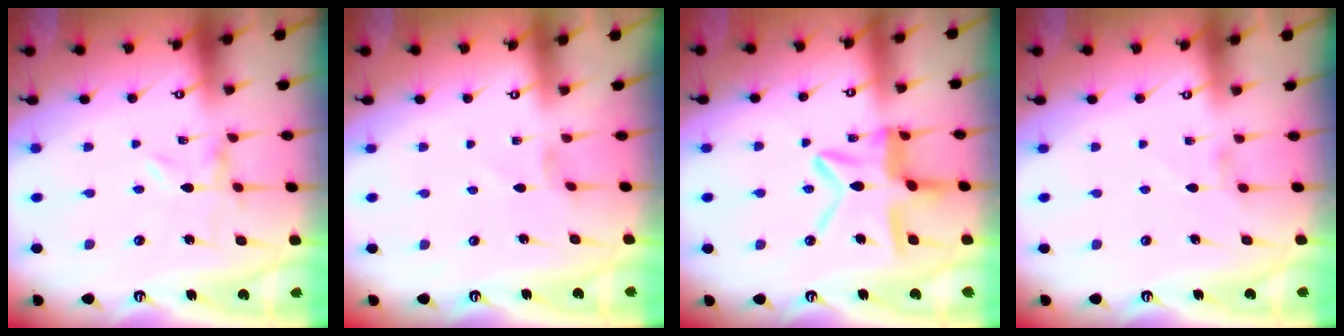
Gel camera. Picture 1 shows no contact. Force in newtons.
{"total": 0.5, "press": 0.4, "slide": 0.3}
{"total": 13.5, "press": 13.5, "slide": 1.2}
{"total": 0.7, "press": 0.6, "slide": 0.3}